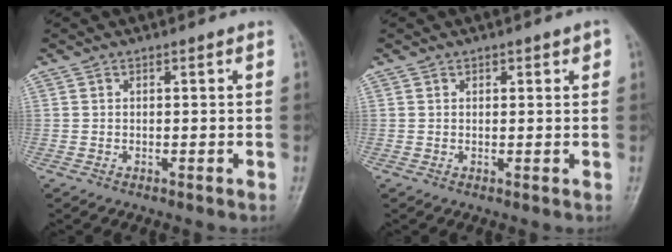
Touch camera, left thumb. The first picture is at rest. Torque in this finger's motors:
{"motor_torque": [-0.44, 0.22, -0.22, 0.05, -0.02]}